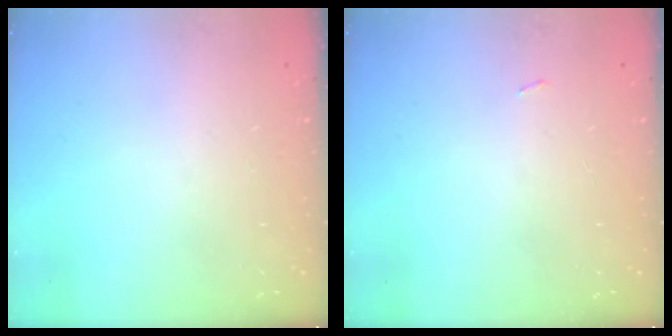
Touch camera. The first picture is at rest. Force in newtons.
{"total": 2.8, "press": 2.4, "slide": 1.4}